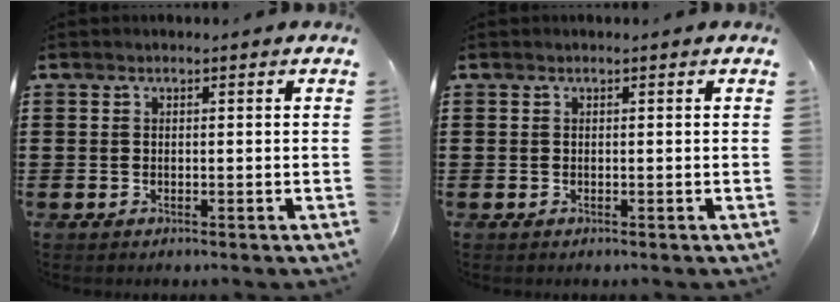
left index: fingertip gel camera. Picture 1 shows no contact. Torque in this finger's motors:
{"motor_torque": [-0.02, 0.02, 0.01, -0.01]}